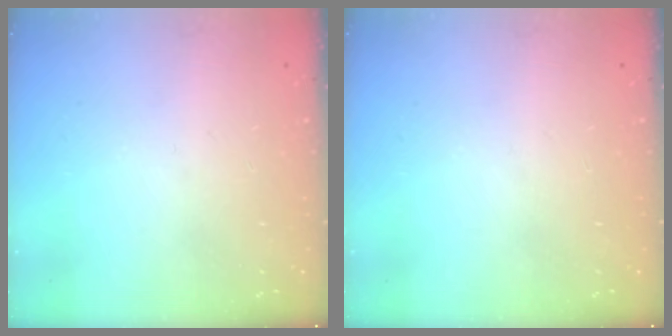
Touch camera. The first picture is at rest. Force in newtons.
{"total": 0.0}